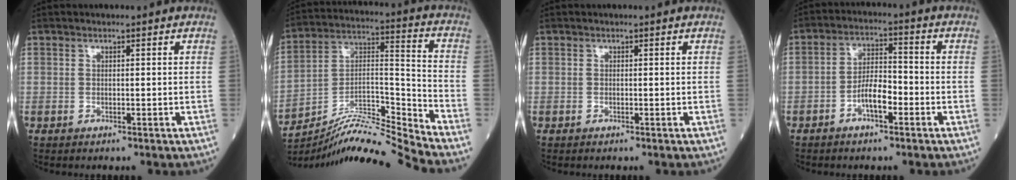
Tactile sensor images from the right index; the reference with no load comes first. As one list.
[{"total": 14.4, "force": [-13.6, -2.9, 3.7], "torque": [-0.060, 0.042, -0.242]}, {"total": 0.0}, {"total": 5.7, "force": [-2.5, 1.8, 4.8], "torque": [-0.091, 0.011, -0.047]}]